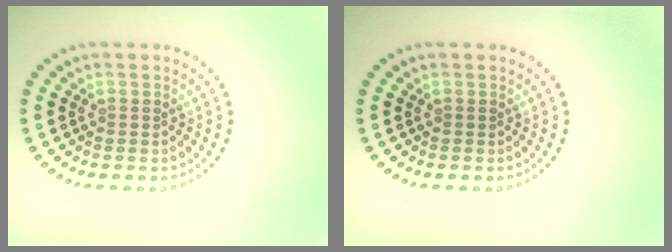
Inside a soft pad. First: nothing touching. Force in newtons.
{"total": 0.0}